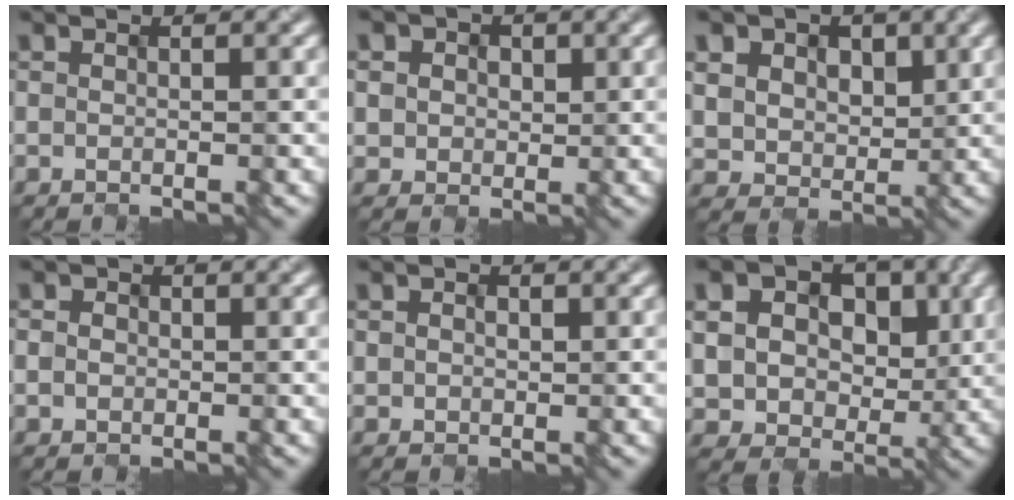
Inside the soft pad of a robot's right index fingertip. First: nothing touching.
{"total": 3.8, "force": [1.3, 3.4, 1.2], "torque": [-0.043, 0.006, 0.020]}
{"total": 6.8, "force": [2.8, 5.5, 2.9], "torque": [-0.085, 0.008, 0.046]}
{"total": 1.3, "force": [-0.2, 1.2, 0.4], "torque": [-0.007, -0.001, -0.001]}
{"total": 1.2, "force": [0.0, 1.1, 0.5], "torque": [-0.008, 0.000, -0.001]}
{"total": 10.5, "force": [2.8, 8.5, 5.5], "torque": [-0.102, 0.022, 0.046]}